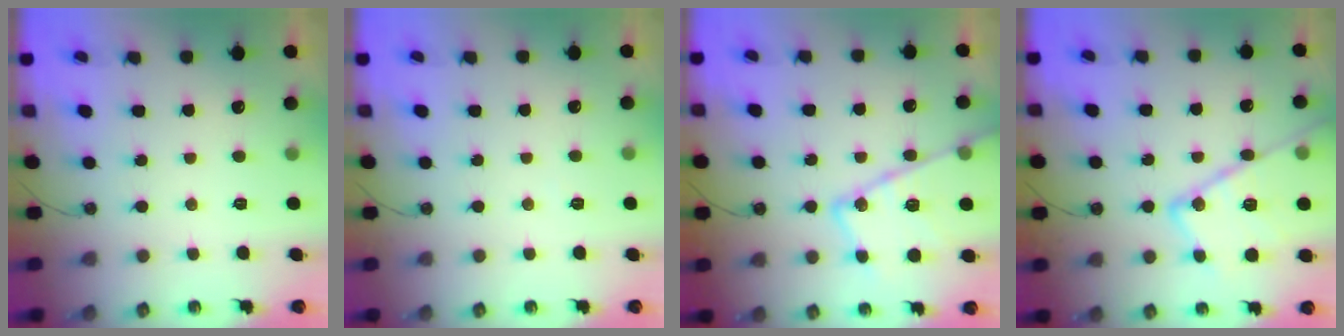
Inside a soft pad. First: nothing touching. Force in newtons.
{"total": 2.1, "press": 2.1, "slide": 0.5}
{"total": 19.4, "press": 19.3, "slide": 1.7}
{"total": 20.2, "press": 20.1, "slide": 1.8}